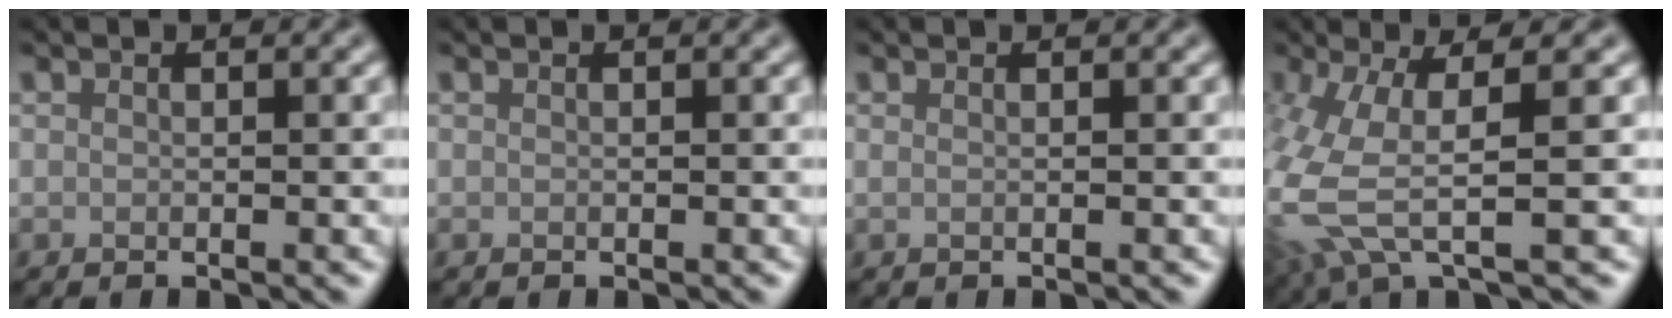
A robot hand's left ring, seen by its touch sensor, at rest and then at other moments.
{"total": 0.0}
{"total": 0.9, "force": [0.2, 0.4, 0.7], "torque": [-0.007, -0.002, -0.005]}
{"total": 6.9, "force": [-0.8, 2.0, 6.5], "torque": [-0.163, -0.010, -0.016]}